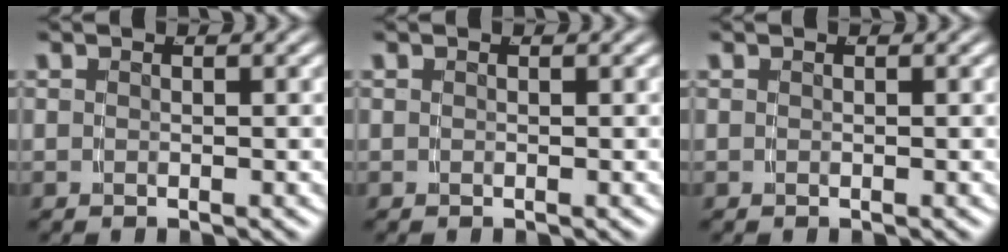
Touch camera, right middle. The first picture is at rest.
{"total": 0.0}
{"total": 0.0}